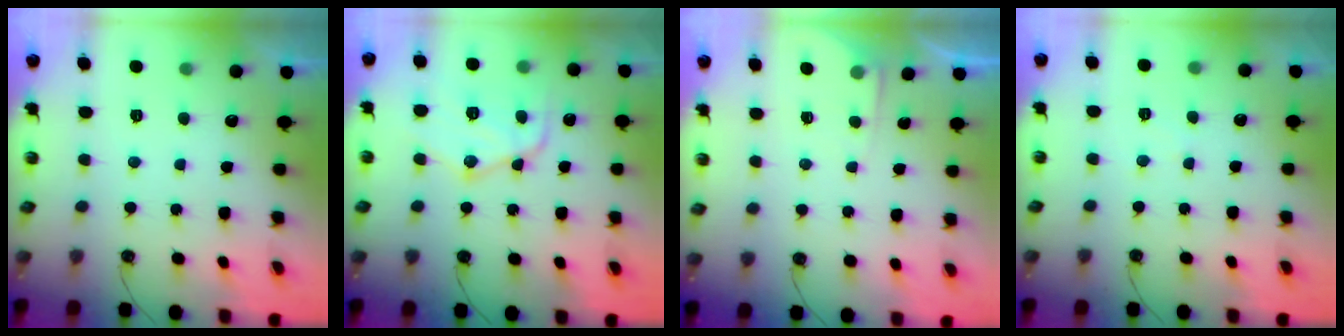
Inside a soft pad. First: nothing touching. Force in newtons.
{"total": 13.4, "press": 13.4, "slide": 1.1}
{"total": 2.7, "press": 2.7, "slide": 0.4}
{"total": 4.2, "press": 4.2, "slide": 0.7}